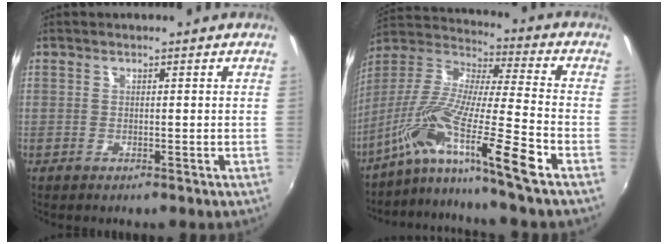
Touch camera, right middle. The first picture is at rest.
{"total": 16.5, "force": [-11.0, -1.9, 12.1], "torque": [-0.210, -0.032, -0.208]}